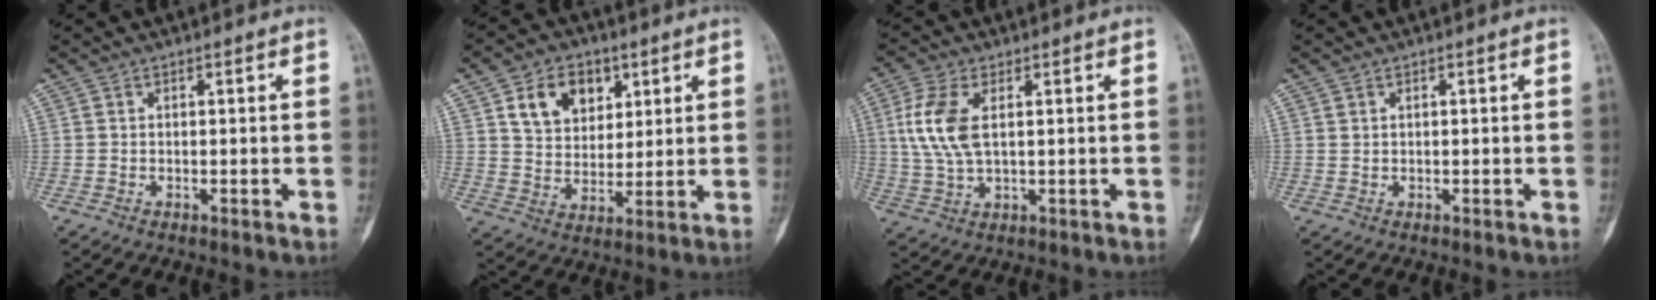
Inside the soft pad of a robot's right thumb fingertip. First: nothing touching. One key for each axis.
{"total": 10.8, "fx": 4.7, "fy": 7.7, "fz": 5.8, "tx": -0.062, "ty": -0.019, "tz": 0.086}
{"total": 9.4, "fx": 2.1, "fy": 4.7, "fz": 7.8, "tx": -0.181, "ty": 0.001, "tz": 0.044}
{"total": 0.6, "fx": 0.4, "fy": 0.3, "fz": 0.4, "tx": -0.004, "ty": 0.000, "tz": 0.009}